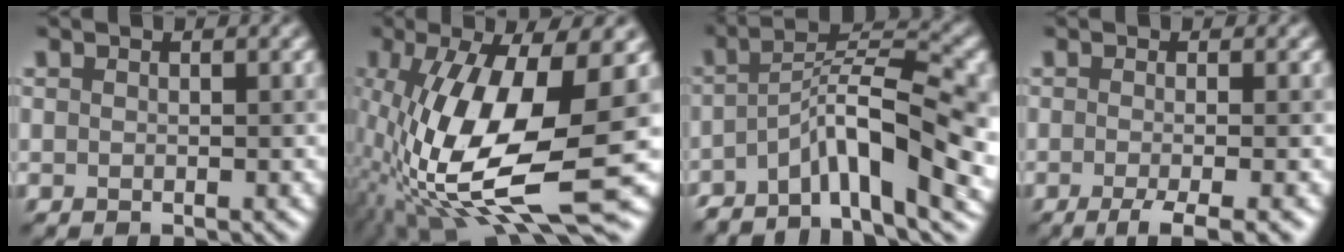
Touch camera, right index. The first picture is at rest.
{"total": 13.5, "force": [-1.5, 4.7, 12.6], "torque": [-0.253, -0.012, -0.024]}
{"total": 10.1, "force": [-4.2, 2.8, 8.7], "torque": [-0.129, 0.012, -0.085]}
{"total": 4.0, "force": [-1.8, 0.9, 3.5], "torque": [-0.051, -0.007, -0.035]}